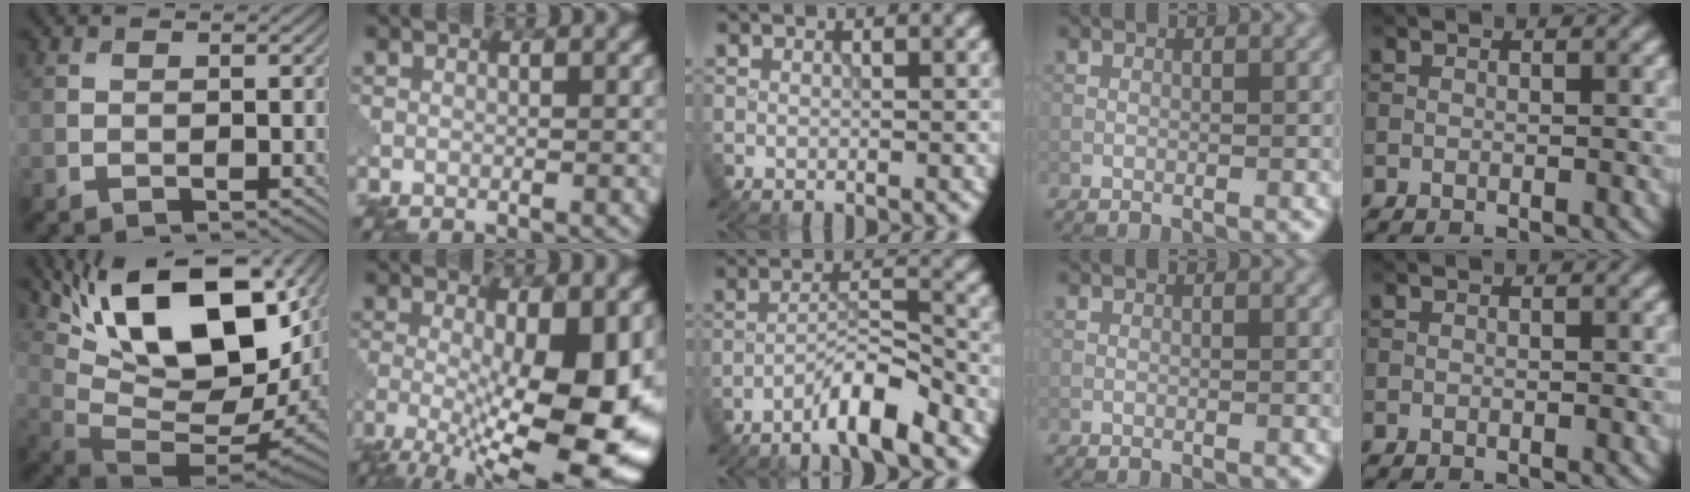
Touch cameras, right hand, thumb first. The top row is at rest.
{"thumb": {"total": 20.1, "force": [7.5, 8.7, 16.4], "torque": [-0.271, 0.022, 0.127]}, "index": {"total": 13.7, "force": [-2.7, 4.4, 12.7], "torque": [-0.201, -0.015, -0.038]}, "middle": {"total": 4.6, "force": [-3.4, 0.5, 3.1], "torque": [-0.054, 0.012, -0.066]}}